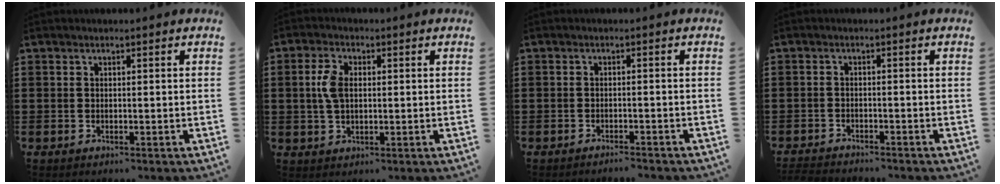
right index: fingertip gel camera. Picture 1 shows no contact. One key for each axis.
{"total": 4.3, "fx": 0.6, "fy": 2.5, "fz": 3.5, "tx": -0.083, "ty": 0.009, "tz": 0.006}
{"total": 1.3, "fx": -1.2, "fy": 0.0, "fz": 0.3, "tx": -0.009, "ty": 0.002, "tz": -0.025}
{"total": 1.9, "fx": -1.9, "fy": 0.1, "fz": -0.1, "tx": -0.004, "ty": 0.001, "tz": -0.042}